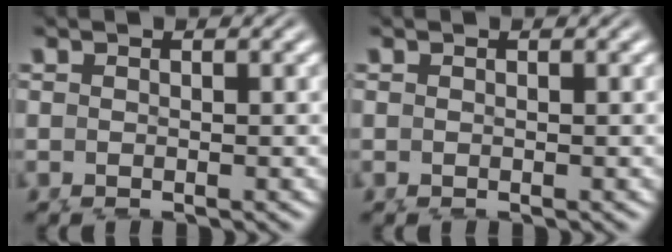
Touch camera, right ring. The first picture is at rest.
{"total": 0.0}